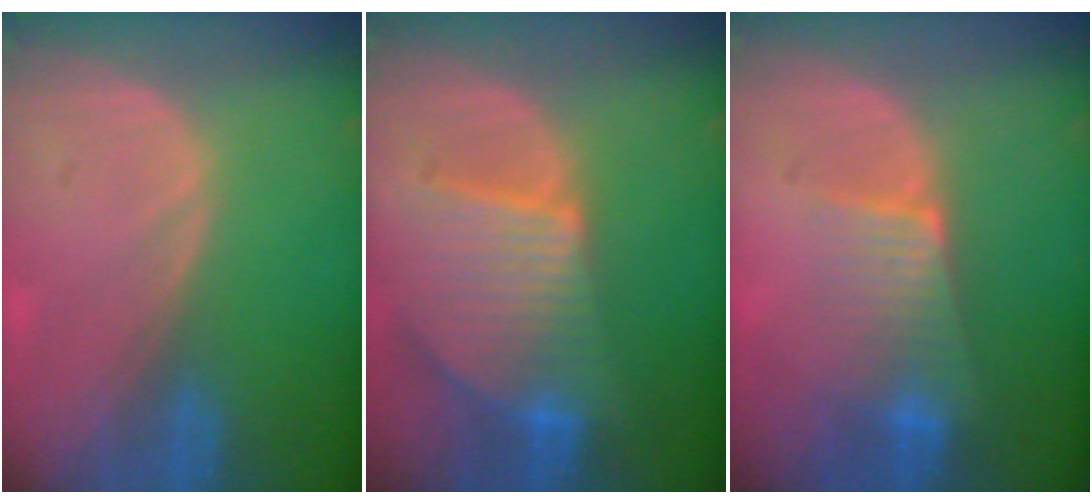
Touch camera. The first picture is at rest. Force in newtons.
{"total": 9.5, "press": 8.3, "slide": 4.6}
{"total": 6.4, "press": 5.5, "slide": 3.3}